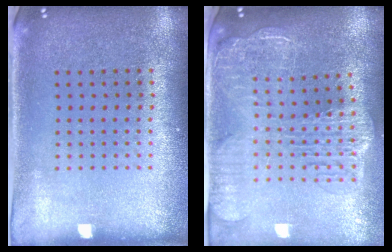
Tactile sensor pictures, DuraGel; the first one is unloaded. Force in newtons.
{"total": 2.9, "press": 2.4, "slide": 1.7}